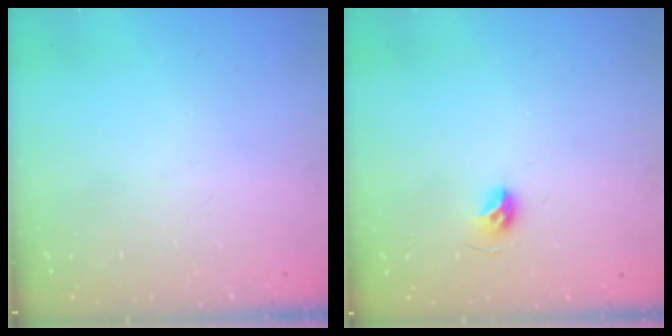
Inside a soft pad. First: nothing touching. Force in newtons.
{"total": 5.4, "press": 5.2, "slide": 1.2}